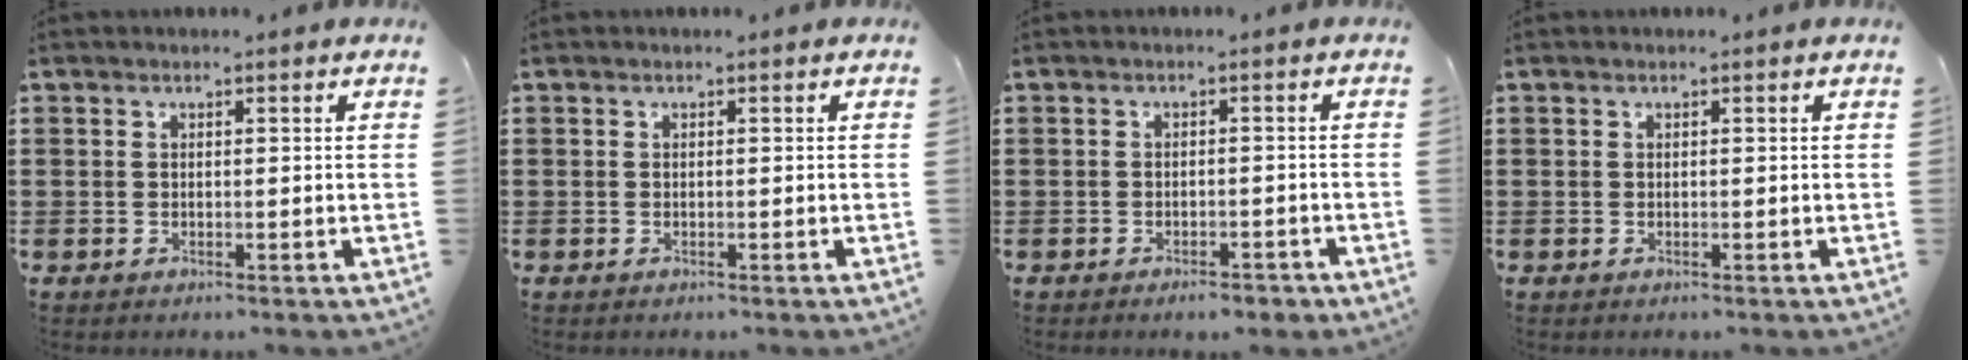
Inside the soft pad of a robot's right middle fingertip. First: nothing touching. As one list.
[{"total": 0.0}, {"total": 2.0, "force": [-1.9, 0.4, 0.4], "torque": [-0.013, -0.002, -0.036]}, {"total": 0.0}]